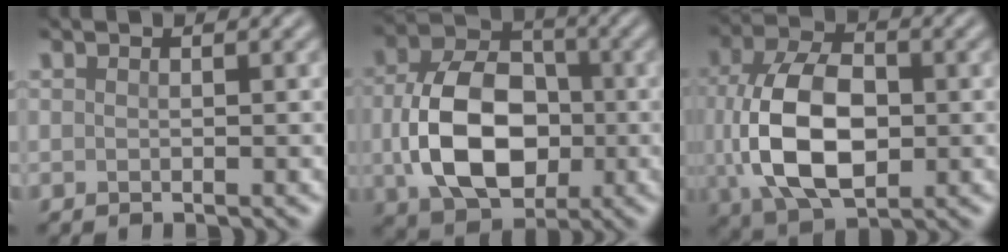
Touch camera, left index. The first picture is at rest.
{"total": 10.2, "force": [-0.9, 7.2, 7.1], "torque": [-0.149, -0.005, -0.013]}
{"total": 10.5, "force": [-0.3, 6.7, 8.1], "torque": [-0.174, -0.002, -0.003]}